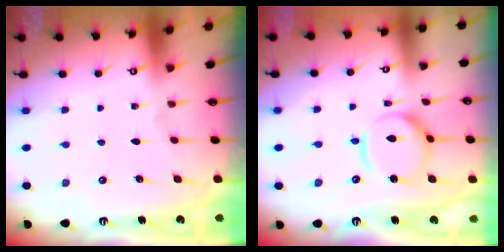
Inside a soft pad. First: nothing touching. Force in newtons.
{"total": 12.0, "press": 11.9, "slide": 1.1}